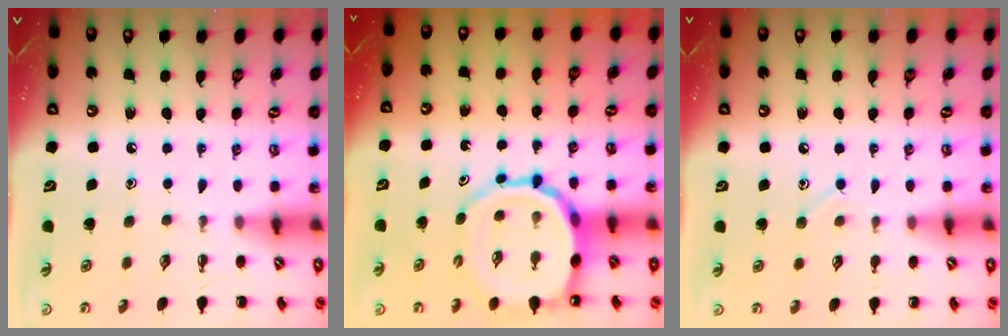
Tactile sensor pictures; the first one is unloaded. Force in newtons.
{"total": 12.2, "press": 11.7, "slide": 3.2}
{"total": 6.7, "press": 6.4, "slide": 2.1}